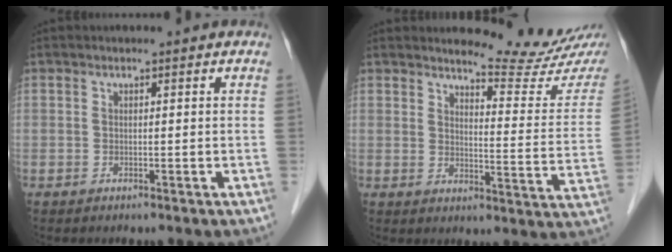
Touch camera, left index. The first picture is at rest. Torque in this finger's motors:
{"motor_torque": [0.05, -0.16, 0.02, -0.01]}